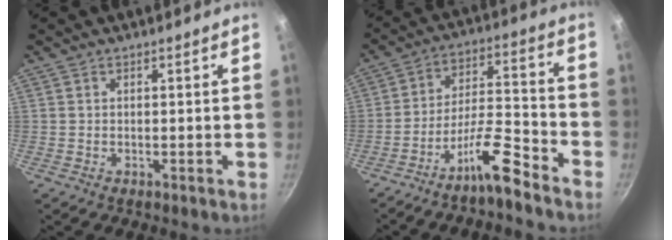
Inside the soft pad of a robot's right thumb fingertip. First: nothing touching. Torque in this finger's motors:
{"motor_torque": [0.58, -0.52, 0.24, 0.18, 0.08]}